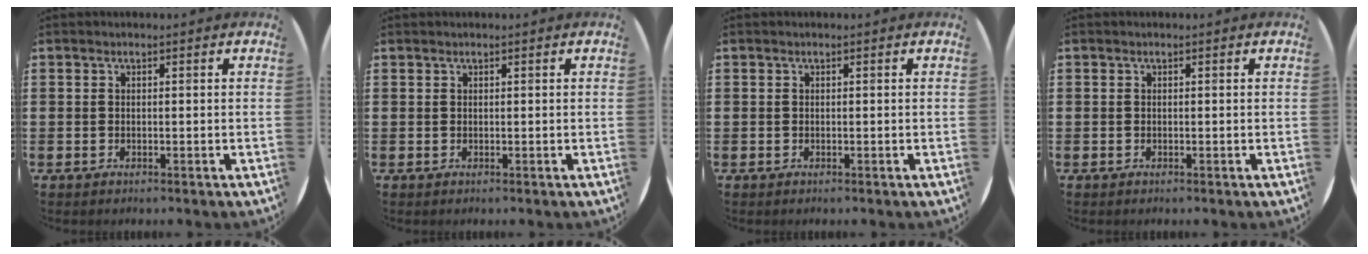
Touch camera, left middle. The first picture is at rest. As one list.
[{"total": 0.0}, {"total": 0.0}, {"total": 0.0}]